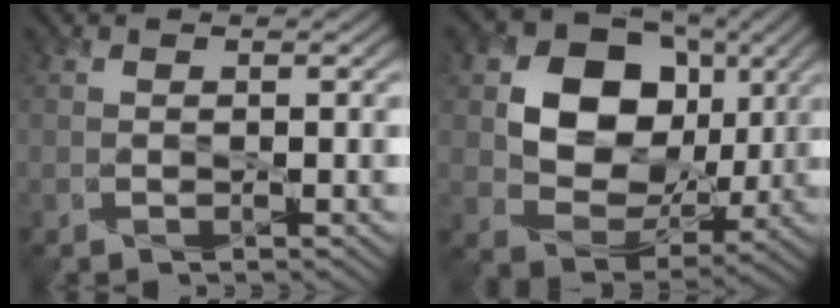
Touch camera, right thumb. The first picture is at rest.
{"total": 11.9, "force": [2.6, 9.5, 6.6], "torque": [-0.137, 0.000, 0.041]}